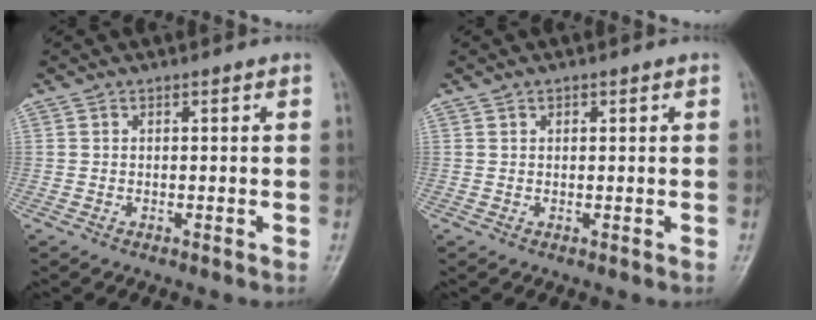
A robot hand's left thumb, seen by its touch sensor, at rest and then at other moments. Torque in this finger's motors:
{"motor_torque": [-0.38, -0.14, -0.33, 0.21, -0.01]}